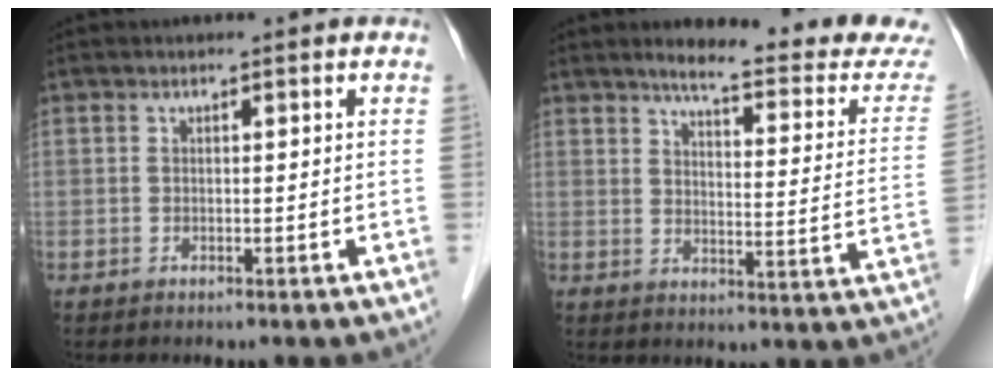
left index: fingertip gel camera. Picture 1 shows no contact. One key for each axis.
{"total": 16.7, "fx": 15.4, "fy": 0.6, "fz": 6.5, "tx": -0.080, "ty": -0.066, "tz": 0.177}